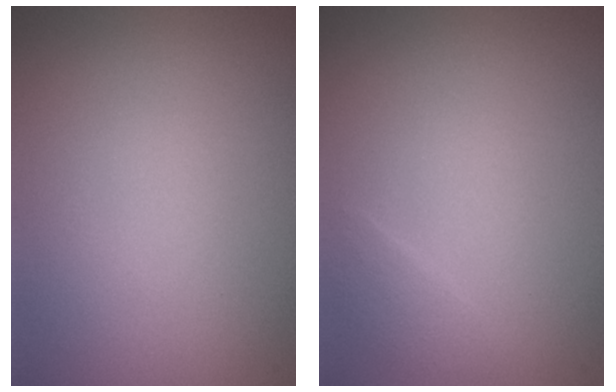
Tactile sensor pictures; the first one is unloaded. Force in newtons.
{"total": 0.9, "press": 0.9, "slide": 0.0}